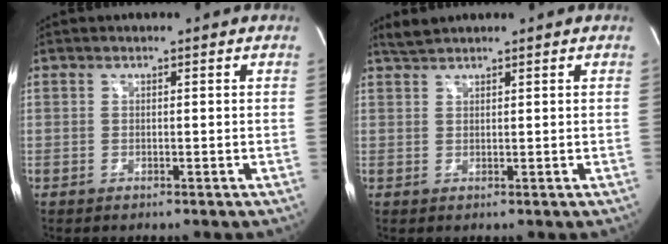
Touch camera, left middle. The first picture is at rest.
{"total": 1.9, "force": [1.9, -0.1, 0.4], "torque": [-0.014, 0.010, 0.041]}